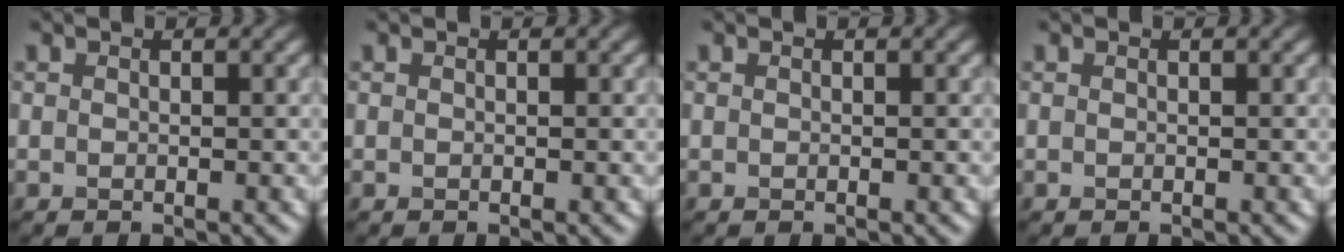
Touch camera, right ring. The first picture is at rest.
{"total": 0.0}
{"total": 0.0}
{"total": 0.0}